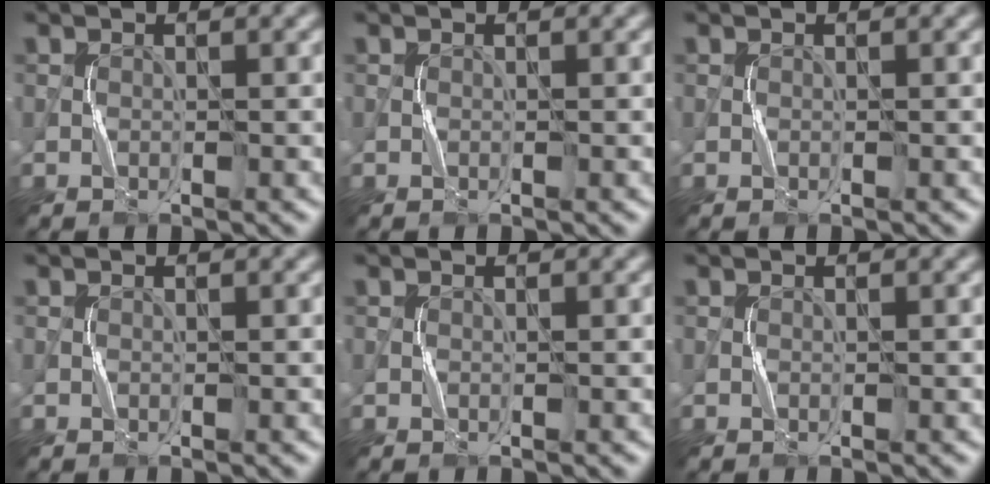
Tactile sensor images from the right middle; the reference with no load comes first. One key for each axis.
{"total": 0.0}
{"total": 0.0}
{"total": 0.0}
{"total": 0.0}
{"total": 0.0}